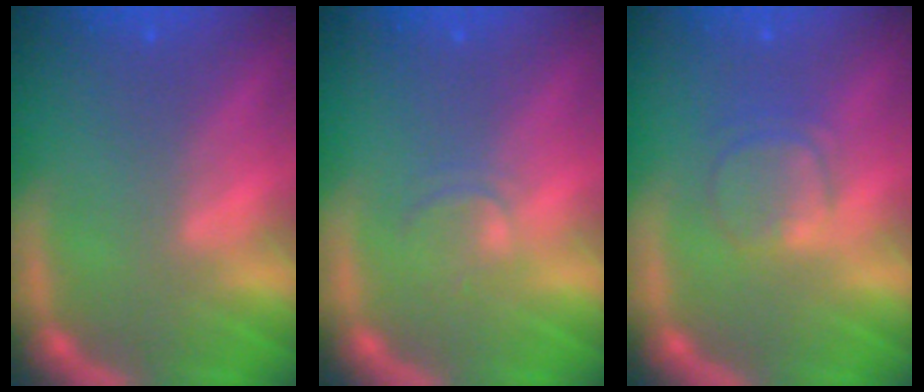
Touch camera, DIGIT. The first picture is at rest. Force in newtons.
{"total": 1.4}
{"total": 3.0}